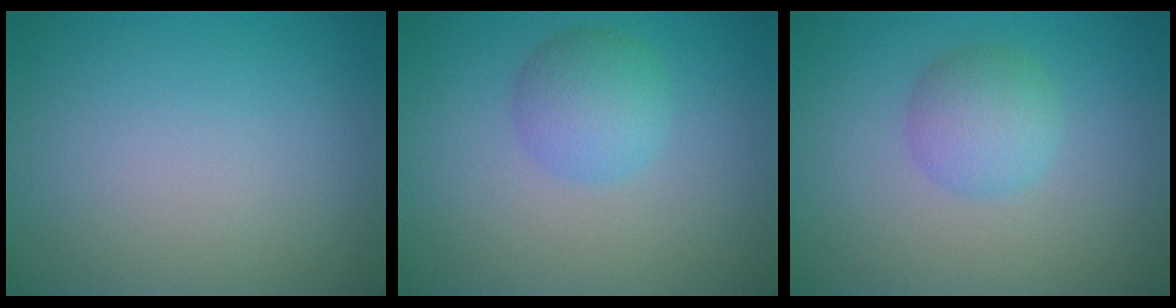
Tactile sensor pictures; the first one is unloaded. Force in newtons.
{"total": 2.6, "press": 2.6, "slide": 0.2}
{"total": 2.9, "press": 2.9, "slide": 0.0}